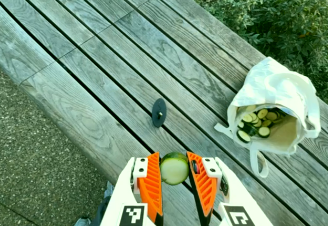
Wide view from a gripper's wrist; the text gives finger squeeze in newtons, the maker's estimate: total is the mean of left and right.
{"total": 9.1, "left": 9.9, "right": 8.3}